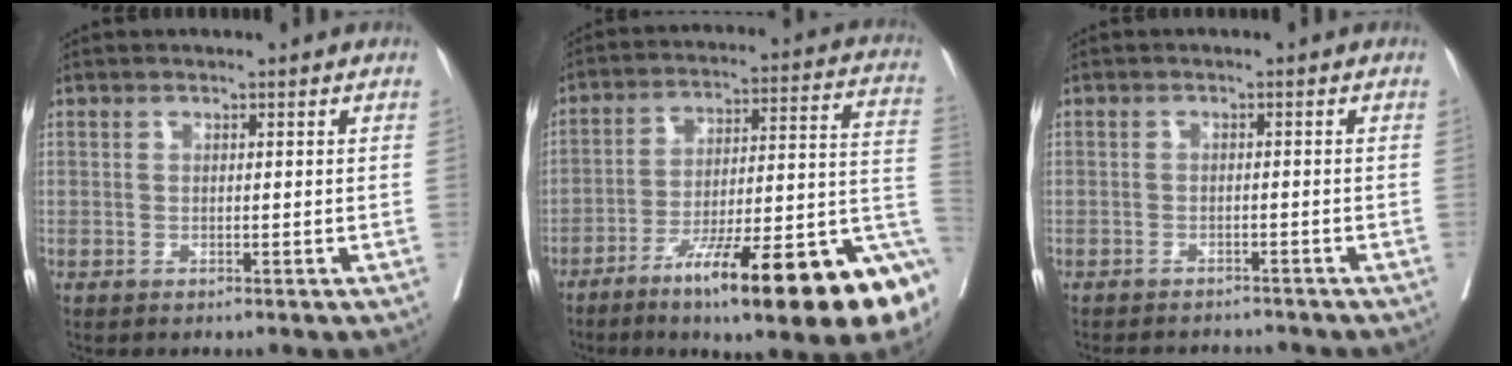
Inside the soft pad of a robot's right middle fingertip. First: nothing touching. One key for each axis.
{"total": 23.8, "fx": -12.4, "fy": 2.6, "fz": 20.1, "tx": -0.199, "ty": 0.003, "tz": -0.193}
{"total": 6.8, "fx": -6.4, "fy": 1.4, "fz": 1.4, "tx": -0.014, "ty": -0.001, "tz": -0.084}